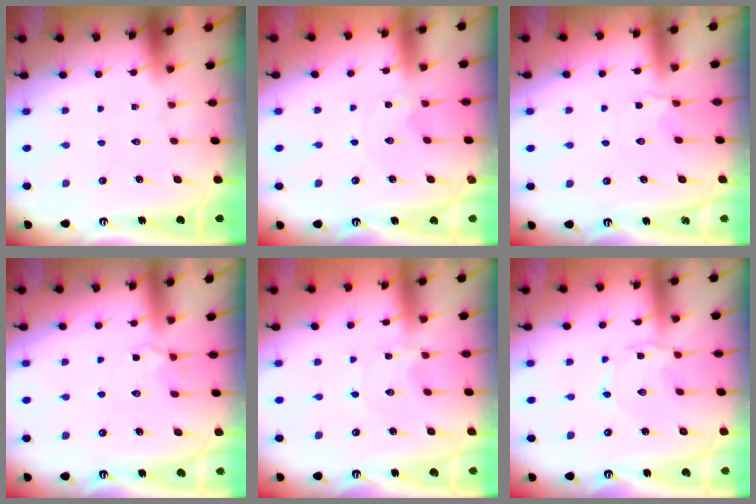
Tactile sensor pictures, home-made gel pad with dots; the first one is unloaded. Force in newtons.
{"total": 0.0}
{"total": 2.3, "press": 2.0, "slide": 1.2}
{"total": 4.8, "press": 4.6, "slide": 1.1}
{"total": 0.0}
{"total": 1.8, "press": 1.8, "slide": 0.3}